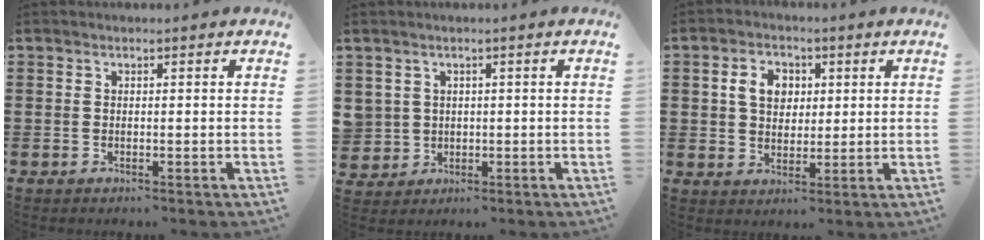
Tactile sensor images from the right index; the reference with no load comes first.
{"total": 2.5, "force": [0.8, 2.3, -0.1], "torque": [-0.012, 0.012, 0.013]}
{"total": 5.2, "force": [1.2, 3.9, 3.2], "torque": [-0.069, 0.013, 0.017]}